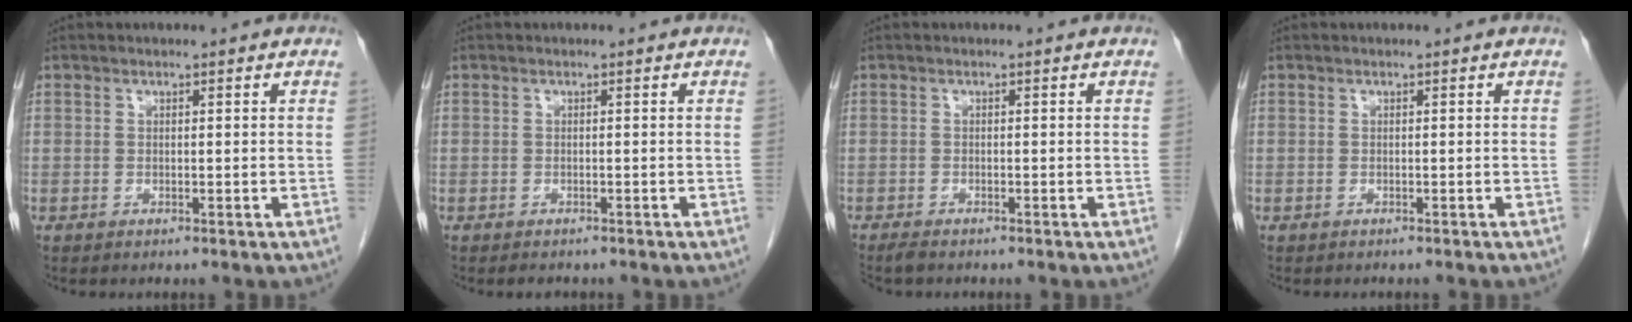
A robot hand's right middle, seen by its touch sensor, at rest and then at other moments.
{"total": 1.4, "force": [-1.3, 0.6, 0.4], "torque": [-0.008, -0.002, -0.014]}
{"total": 1.7, "force": [-1.5, 0.3, 0.7], "torque": [-0.017, -0.005, -0.024]}
{"total": 1.4, "force": [-1.2, 0.3, 0.5], "torque": [-0.014, -0.002, -0.013]}